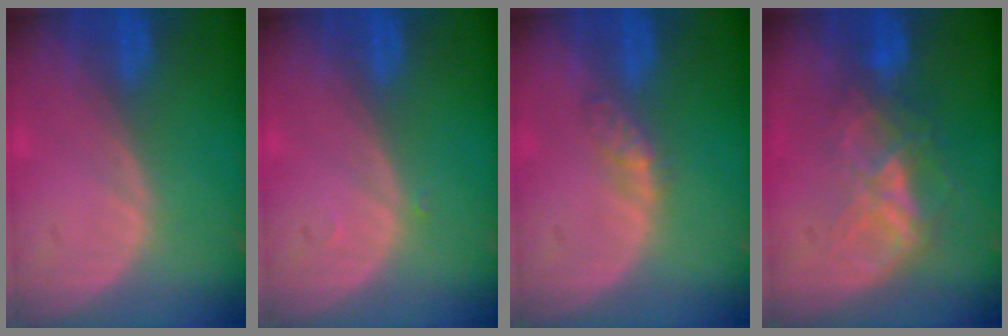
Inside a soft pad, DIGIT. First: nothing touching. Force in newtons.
{"total": 0.5, "press": 0.4, "slide": 0.3}
{"total": 2.6, "press": 2.3, "slide": 1.3}
{"total": 6.4, "press": 5.9, "slide": 2.5}